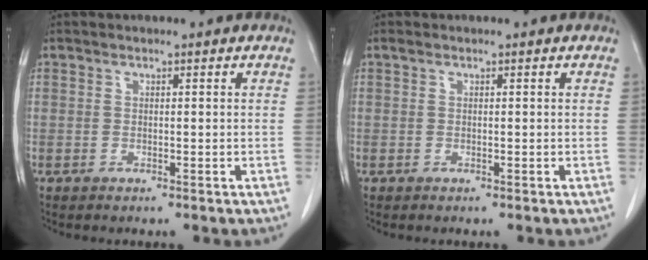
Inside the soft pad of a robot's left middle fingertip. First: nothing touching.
{"total": 0.0}